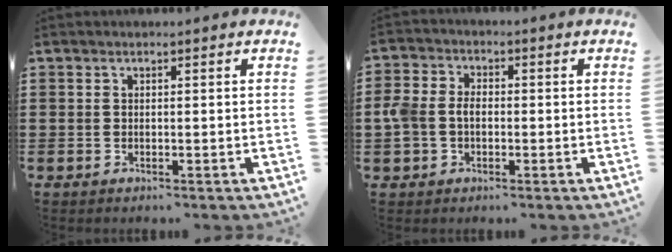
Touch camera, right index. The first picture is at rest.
{"total": 4.1, "force": [-0.5, 3.2, 2.5], "torque": [-0.075, 0.003, -0.019]}